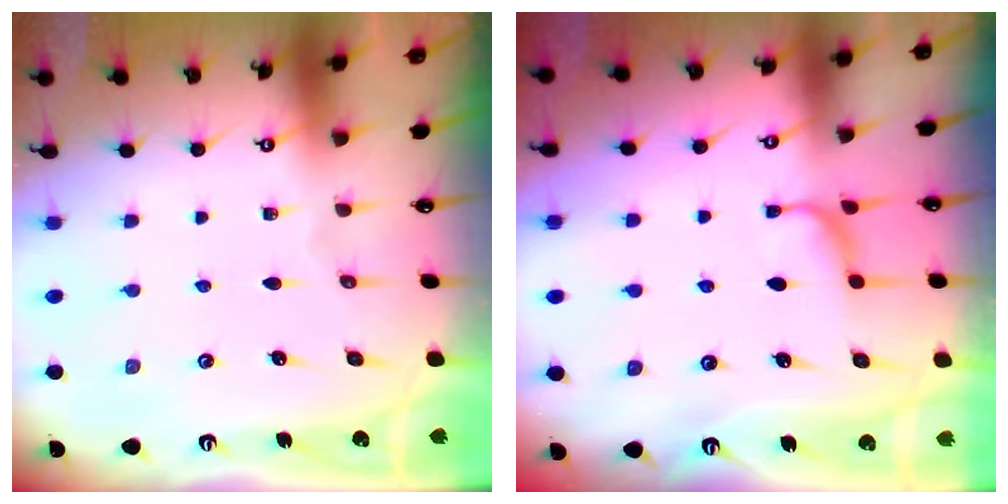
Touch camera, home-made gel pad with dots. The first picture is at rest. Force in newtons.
{"total": 1.7, "press": 1.6, "slide": 0.5}